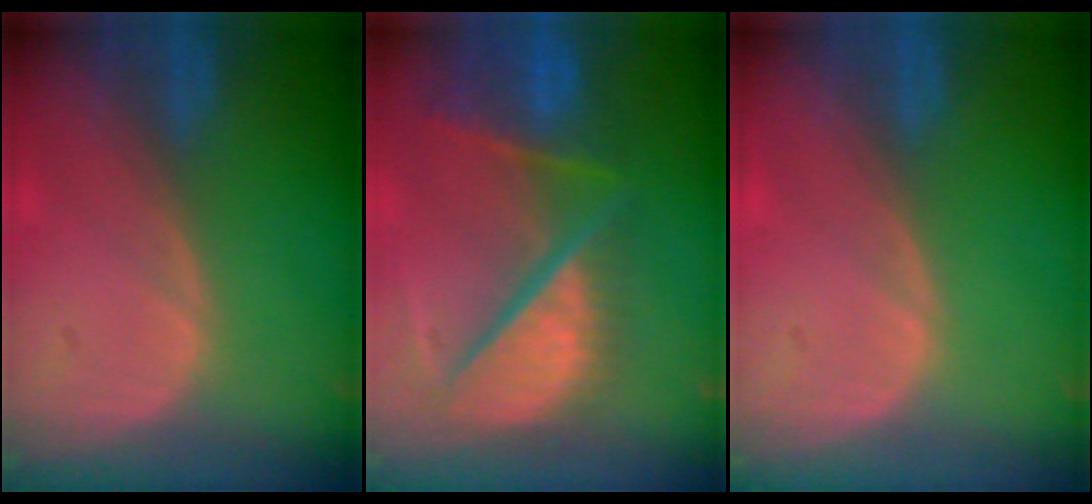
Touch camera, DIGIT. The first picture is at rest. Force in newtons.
{"total": 11.8, "press": 9.8, "slide": 6.5}
{"total": 0.0}